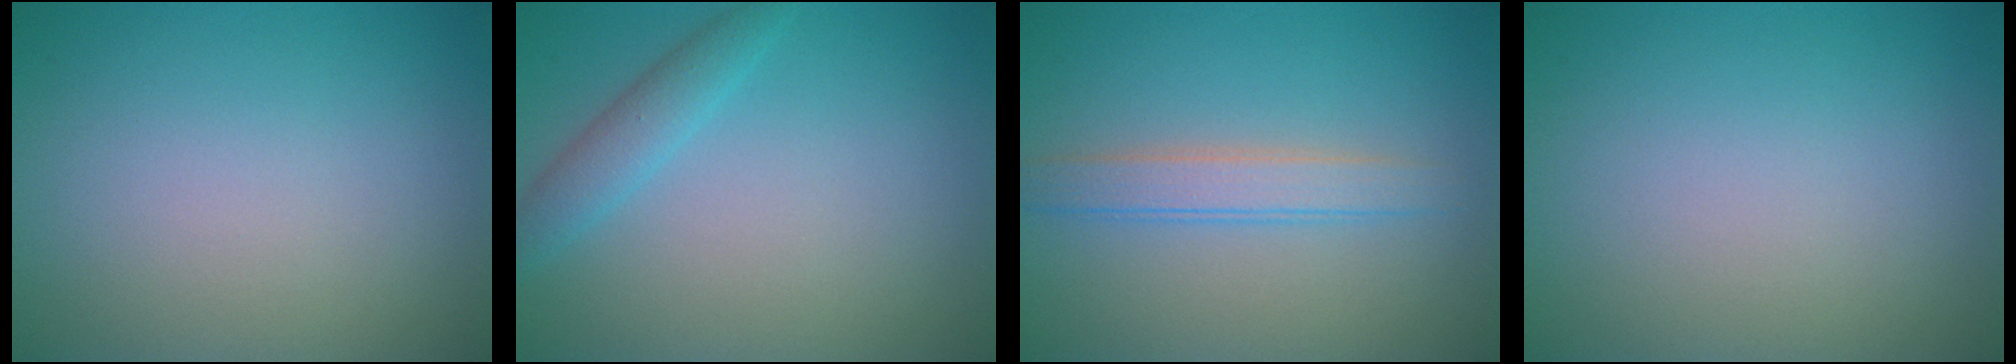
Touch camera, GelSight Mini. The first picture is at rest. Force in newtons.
{"total": 2.2, "press": 2.2, "slide": 0.1}
{"total": 2.5, "press": 2.5, "slide": 0.2}
{"total": 0.0}